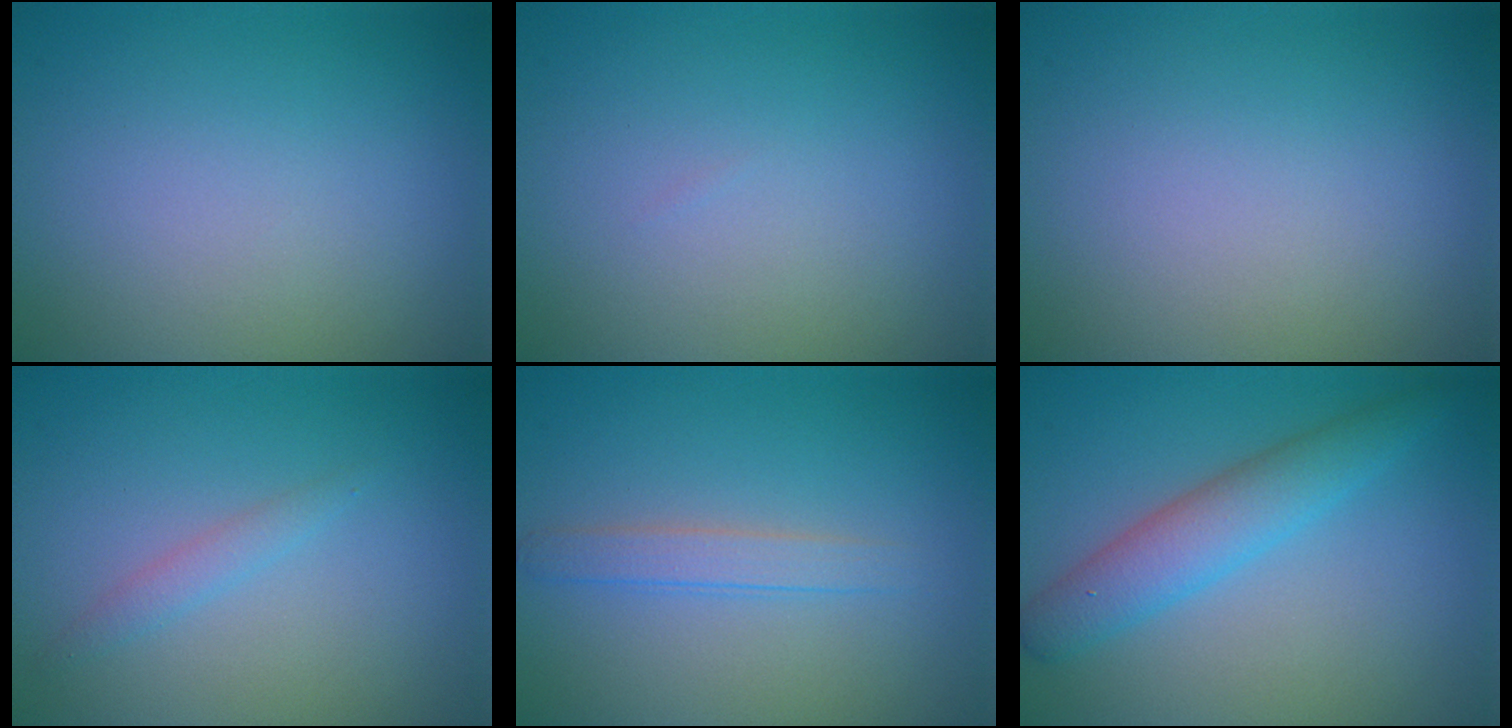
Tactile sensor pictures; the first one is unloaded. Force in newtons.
{"total": 0.0}
{"total": 0.0}
{"total": 1.2, "press": 1.2, "slide": 0.1}
{"total": 1.8, "press": 1.8, "slide": 0.1}
{"total": 3.9, "press": 3.9, "slide": 0.1}